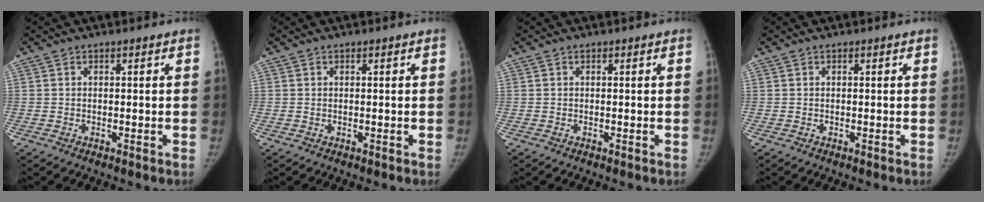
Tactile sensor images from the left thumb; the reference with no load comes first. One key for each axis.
{"total": 0.0}
{"total": 0.0}
{"total": 0.0}